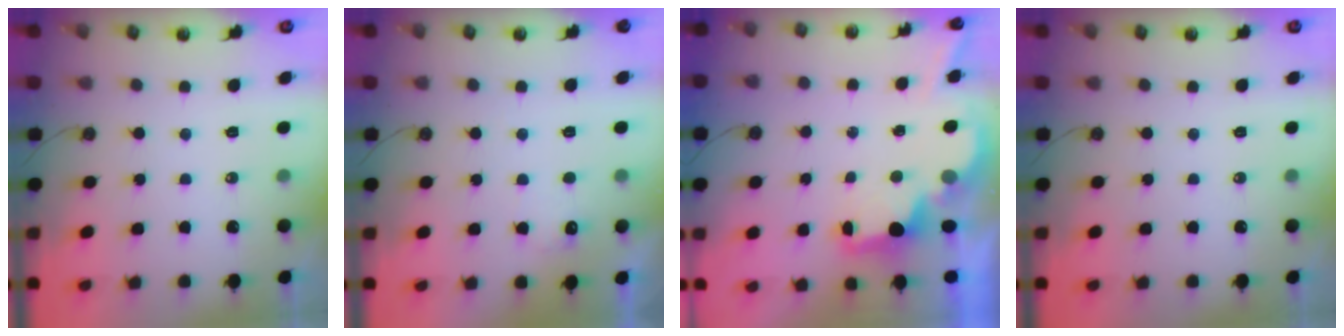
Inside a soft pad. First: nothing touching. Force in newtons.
{"total": 5.8, "press": 5.8, "slide": 0.4}
{"total": 3.2, "press": 3.1, "slide": 0.5}
{"total": 0.0}